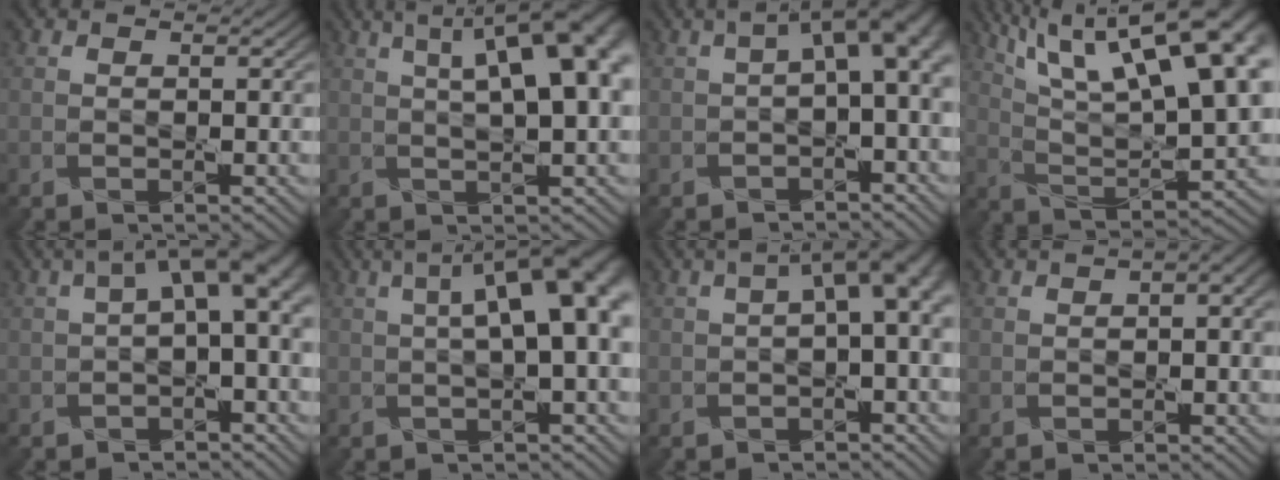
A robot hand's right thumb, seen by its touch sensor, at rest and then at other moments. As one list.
[{"total": 12.2, "force": [4.2, 3.8, 10.8], "torque": [-0.141, 0.030, 0.047]}, {"total": 6.6, "force": [0.7, 2.8, 6.0], "torque": [-0.083, 0.012, 0.009]}, {"total": 21.4, "force": [11.0, 7.6, 16.7], "torque": [-0.280, 0.059, 0.175]}, {"total": 6.7, "force": [1.0, 2.8, 6.0], "torque": [-0.087, 0.013, 0.013]}, {"total": 9.4, "force": [1.7, 2.6, 8.9], "torque": [-0.121, 0.021, 0.022]}, {"total": 5.7, "force": [0.7, 2.2, 5.2], "torque": [-0.071, 0.012, 0.009]}, {"total": 3.0, "force": [0.7, 1.0, 2.7], "torque": [-0.039, 0.005, 0.008]}]